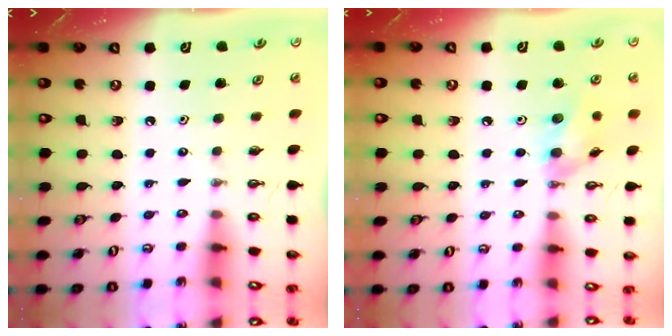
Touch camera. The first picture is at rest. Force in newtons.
{"total": 10.5, "press": 10.2, "slide": 2.3}